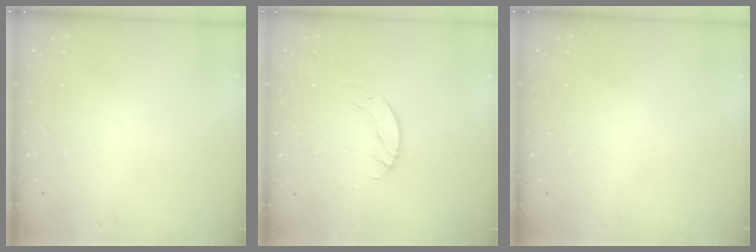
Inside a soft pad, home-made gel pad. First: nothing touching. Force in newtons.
{"total": 3.0, "press": 3.0, "slide": 0.2}
{"total": 0.0}